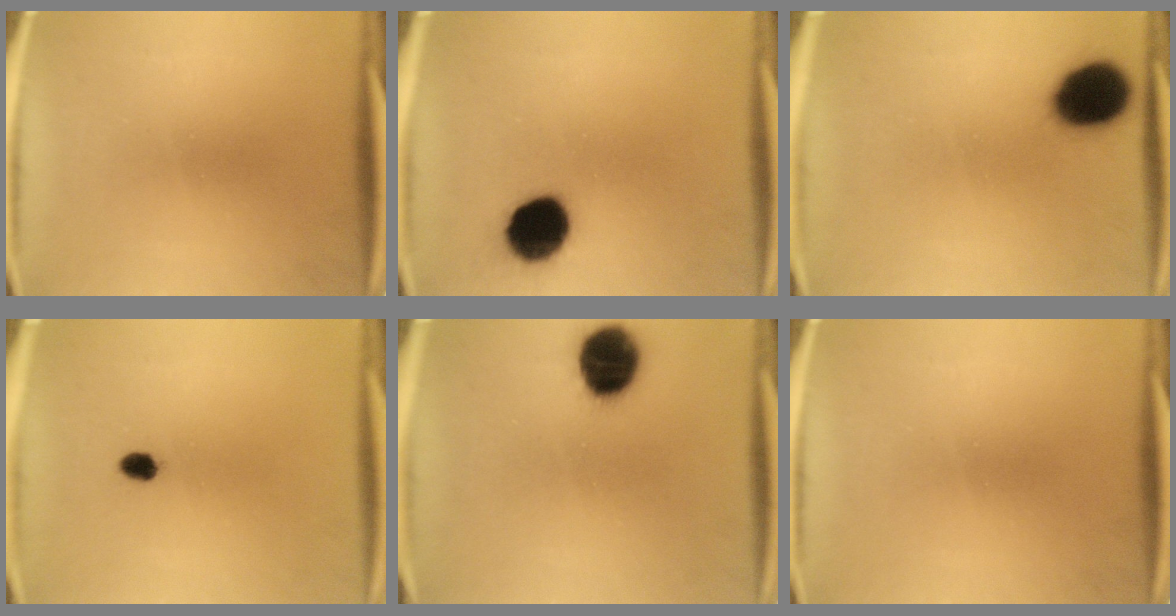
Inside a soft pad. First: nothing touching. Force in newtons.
{"total": 12.6}
{"total": 13.9}
{"total": 2.1}
{"total": 12.3}
{"total": 0.0}